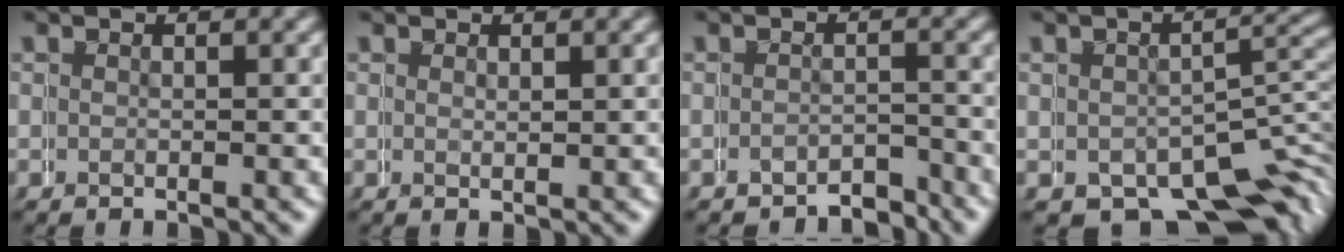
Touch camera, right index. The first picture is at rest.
{"total": 0.6, "force": [0.6, 0.0, -0.1], "torque": [0.005, 0.001, 0.011]}
{"total": 2.6, "force": [-2.4, 0.8, -0.3], "torque": [0.012, -0.006, -0.043]}
{"total": 8.4, "force": [-3.5, 5.4, 5.3], "torque": [-0.058, -0.025, -0.044]}